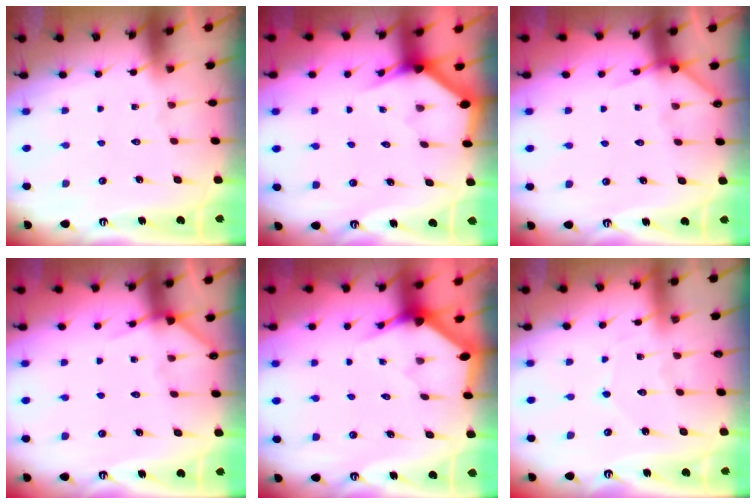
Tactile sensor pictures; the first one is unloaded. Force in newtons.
{"total": 2.9, "press": 2.9, "slide": 0.1}
{"total": 5.1, "press": 5.1, "slide": 0.4}
{"total": 5.1, "press": 5.1, "slide": 0.4}
{"total": 3.4, "press": 3.4, "slide": 0.1}
{"total": 3.5, "press": 3.5, "slide": 0.2}